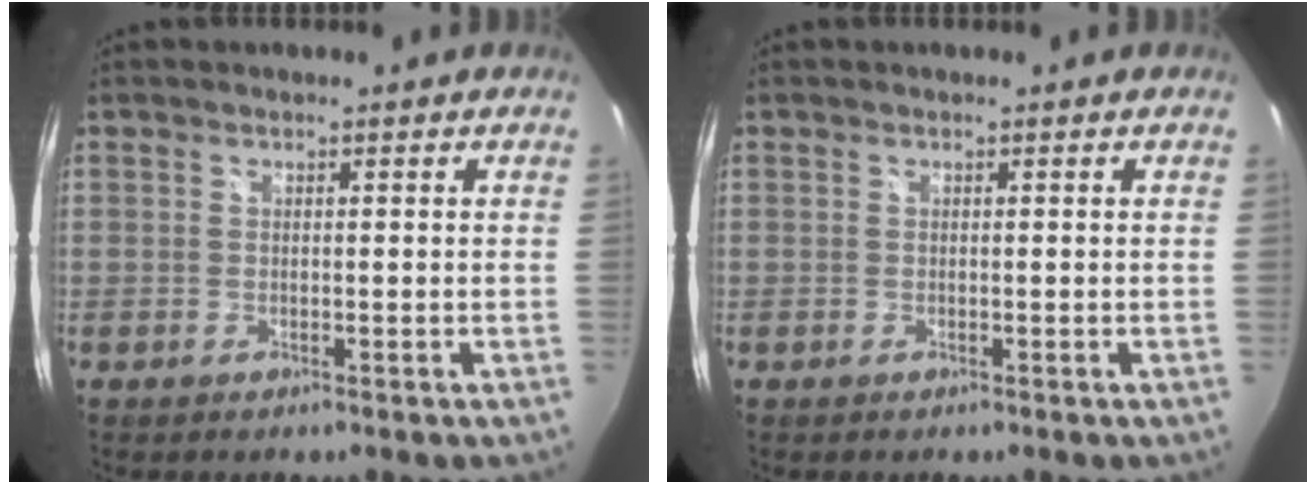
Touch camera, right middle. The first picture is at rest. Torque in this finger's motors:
{"motor_torque": [0.00, 0.00, 0.00, 0.00]}